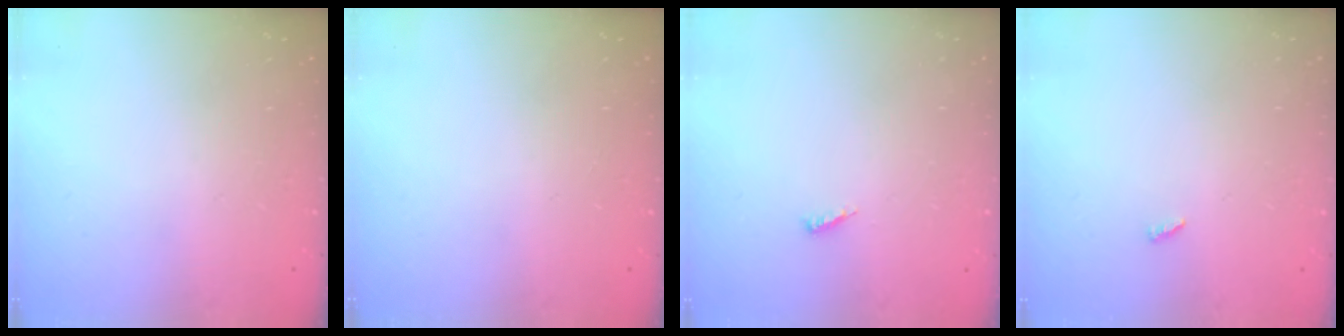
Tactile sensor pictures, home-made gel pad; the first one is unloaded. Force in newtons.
{"total": 0.0}
{"total": 3.9, "press": 3.9, "slide": 0.4}
{"total": 2.7, "press": 2.7, "slide": 0.2}